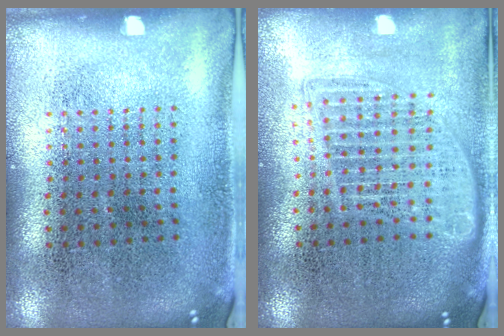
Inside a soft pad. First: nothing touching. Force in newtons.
{"total": 1.7, "press": 1.5, "slide": 0.8}